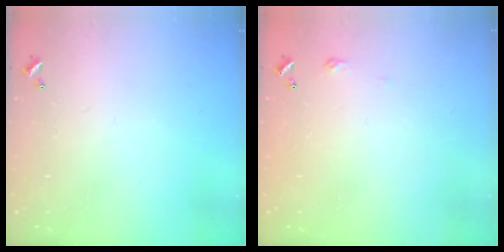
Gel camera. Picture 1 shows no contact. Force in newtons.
{"total": 2.7, "press": 2.6, "slide": 0.4}